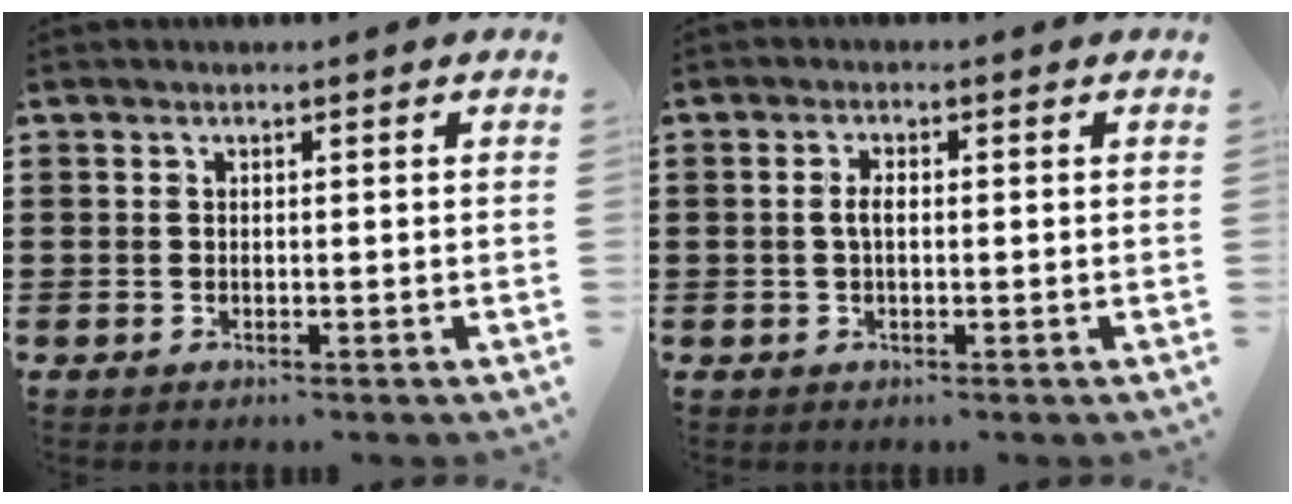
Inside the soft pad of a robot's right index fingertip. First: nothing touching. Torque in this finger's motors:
{"motor_torque": [0.29, 0.17, 0.25, 0.07]}